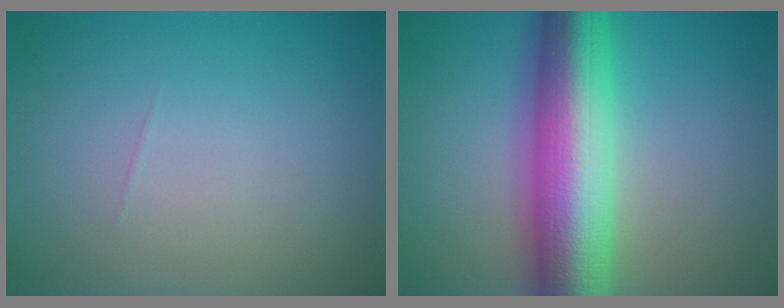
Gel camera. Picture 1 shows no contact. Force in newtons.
{"total": 12.2, "press": 12.2, "slide": 0.1}